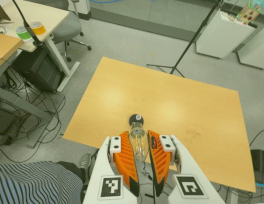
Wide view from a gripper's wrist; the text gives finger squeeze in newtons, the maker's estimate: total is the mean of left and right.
{"total": 19.2, "left": 24.2, "right": 14.3}